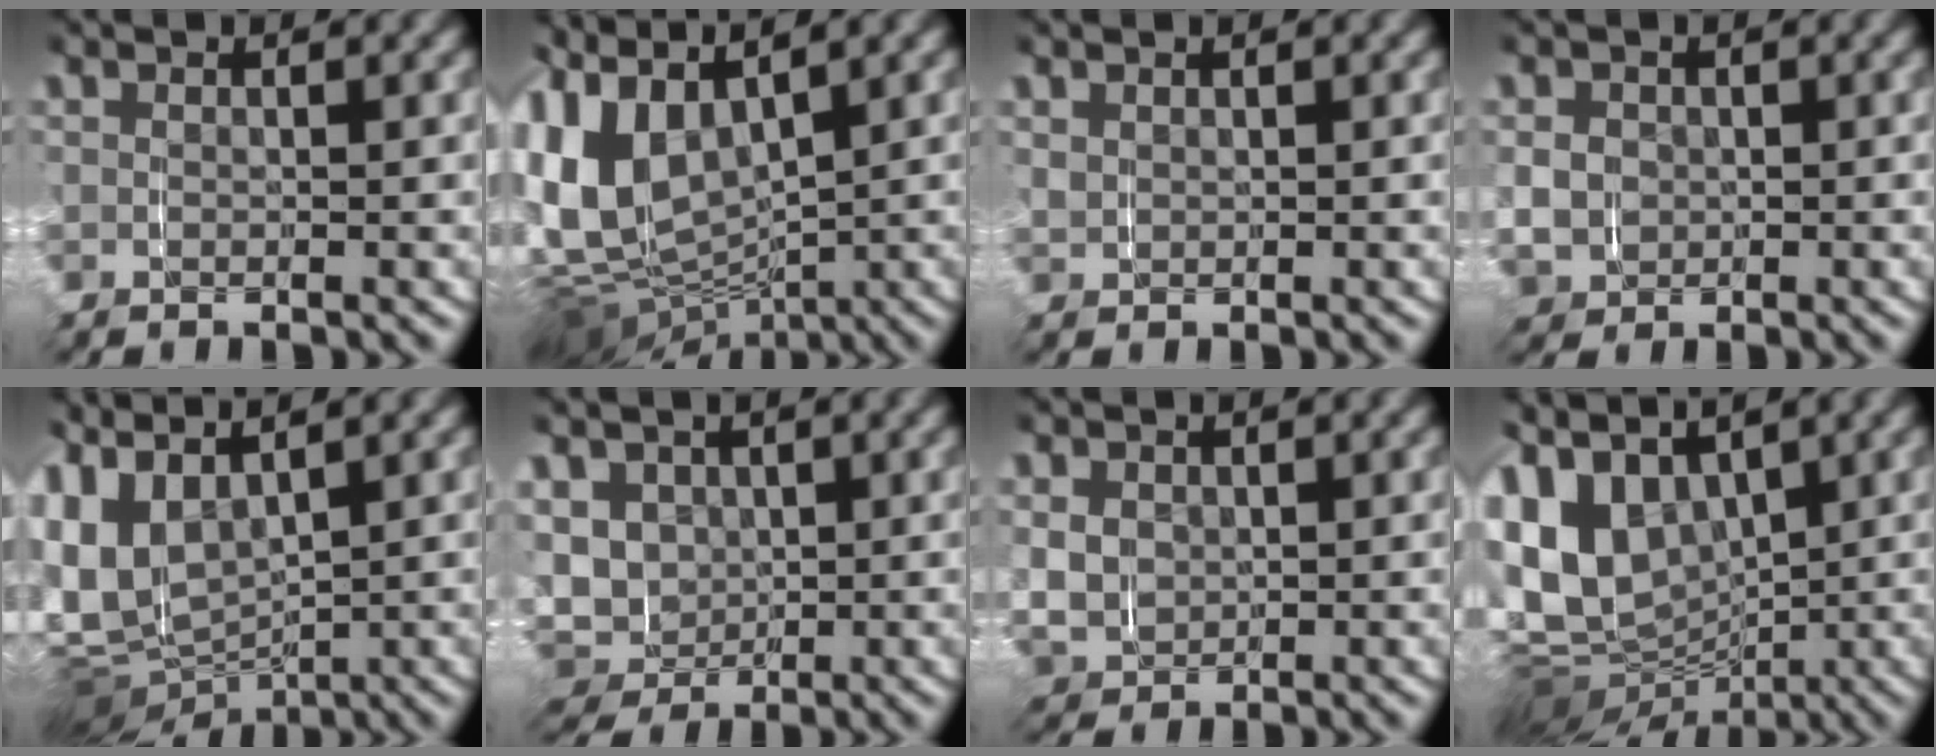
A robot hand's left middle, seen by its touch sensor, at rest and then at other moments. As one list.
[{"total": 15.0, "force": [-1.3, 12.2, 8.6], "torque": [-0.232, -0.043, -0.016]}, {"total": 0.9, "force": [0.5, 0.8, 0.2], "torque": [-0.014, -0.001, 0.013]}, {"total": 3.6, "force": [-0.6, 3.4, 1.0], "torque": [-0.056, -0.021, -0.002]}, {"total": 15.4, "force": [-0.5, 13.3, 7.8], "torque": [-0.233, -0.046, -0.007]}, {"total": 7.2, "force": [-0.2, 6.7, 2.6], "torque": [-0.105, -0.040, 0.010]}, {"total": 4.9, "force": [-0.1, 4.6, 1.7], "torque": [-0.074, -0.022, 0.005]}, {"total": 15.7, "force": [-0.7, 13.4, 8.1], "torque": [-0.226, -0.047, -0.007]}]